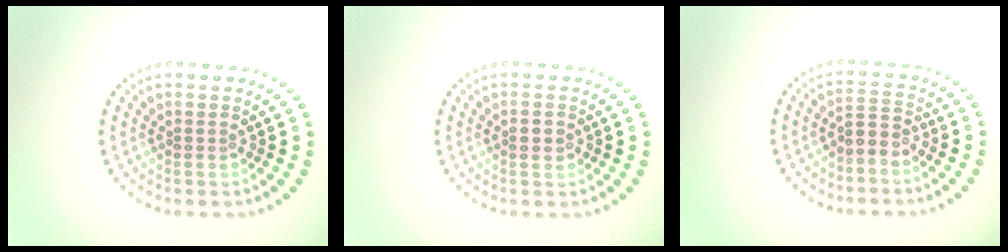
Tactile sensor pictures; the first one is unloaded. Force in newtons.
{"total": 1.0, "press": 1.0, "slide": 0.1}
{"total": 2.0, "press": 1.5, "slide": 1.3}